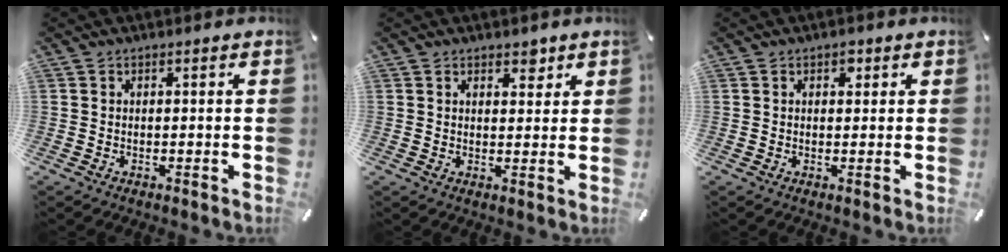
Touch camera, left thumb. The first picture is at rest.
{"total": 3.0, "force": [2.0, 1.9, 1.1], "torque": [0.006, -0.013, 0.030]}
{"total": 1.8, "force": [0.8, 1.4, 1.0], "torque": [-0.006, -0.001, 0.009]}